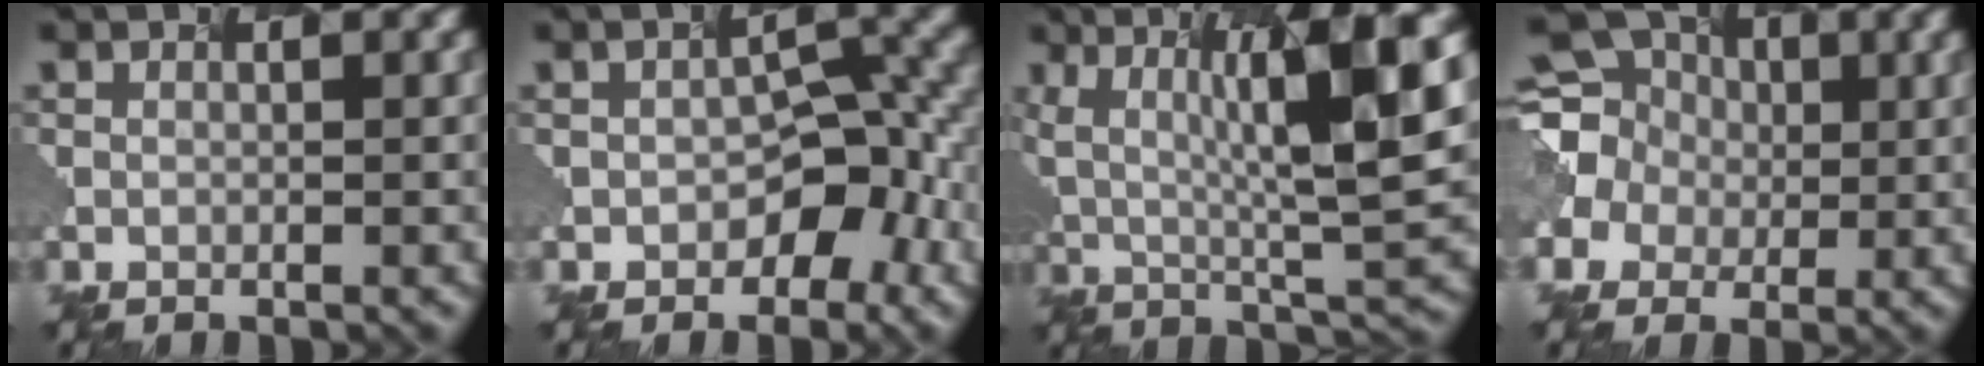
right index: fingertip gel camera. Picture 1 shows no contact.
{"total": 4.9, "force": [-2.2, 2.9, 3.2], "torque": [-0.049, 0.000, -0.025]}
{"total": 10.6, "force": [2.4, 2.6, 10.0], "torque": [-0.178, 0.010, 0.050]}
{"total": 8.6, "force": [0.5, 8.2, 2.8], "torque": [-0.103, 0.029, -0.014]}